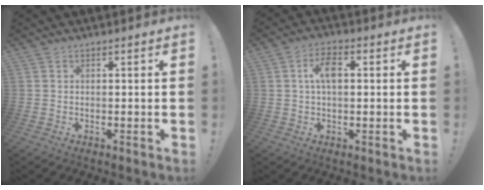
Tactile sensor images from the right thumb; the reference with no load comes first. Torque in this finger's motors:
{"motor_torque": [0.00, 0.00, 0.00, 0.00, 0.00]}